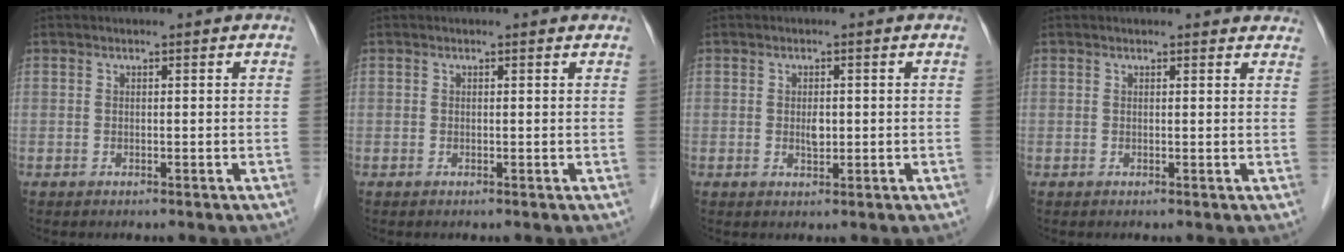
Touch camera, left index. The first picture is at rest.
{"total": 0.6, "force": [0.5, 0.3, 0.2], "torque": [-0.008, 0.003, 0.005]}
{"total": 1.7, "force": [-0.2, 1.0, 1.4], "torque": [-0.026, -0.005, -0.001]}
{"total": 5.2, "force": [4.8, 1.4, 1.1], "torque": [0.003, 0.006, 0.039]}